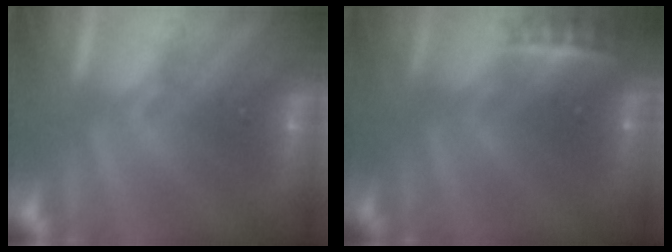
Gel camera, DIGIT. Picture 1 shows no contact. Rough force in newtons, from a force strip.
{"total": 2.3}